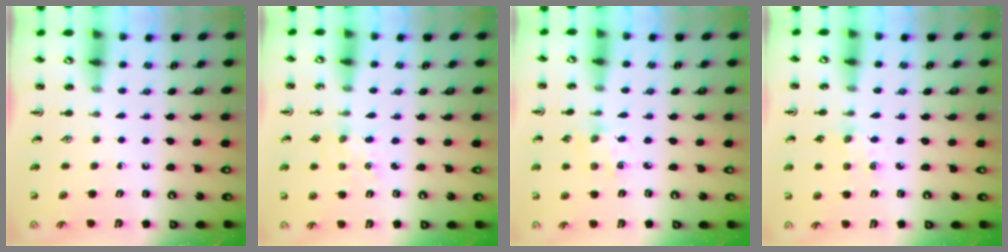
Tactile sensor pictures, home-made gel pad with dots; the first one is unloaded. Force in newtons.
{"total": 2.1, "press": 2.1, "slide": 0.3}
{"total": 2.0, "press": 2.0, "slide": 0.5}
{"total": 3.6, "press": 3.6, "slide": 0.4}